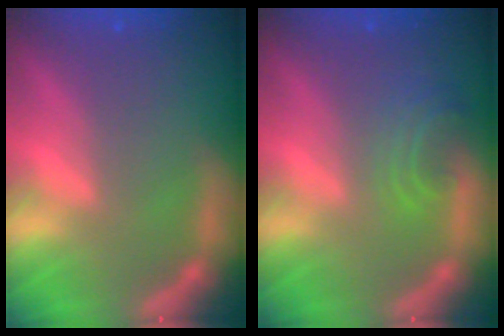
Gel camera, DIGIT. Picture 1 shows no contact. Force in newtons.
{"total": 2.9}